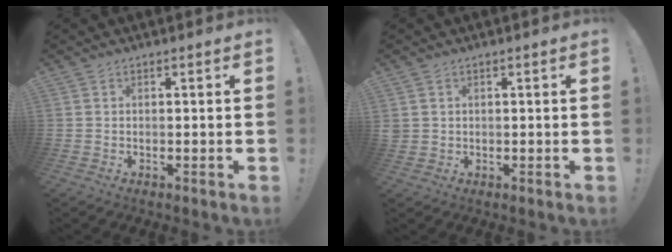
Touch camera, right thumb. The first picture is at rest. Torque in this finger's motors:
{"motor_torque": [-0.47, 0.58, 0.55, 0.17, 0.31]}